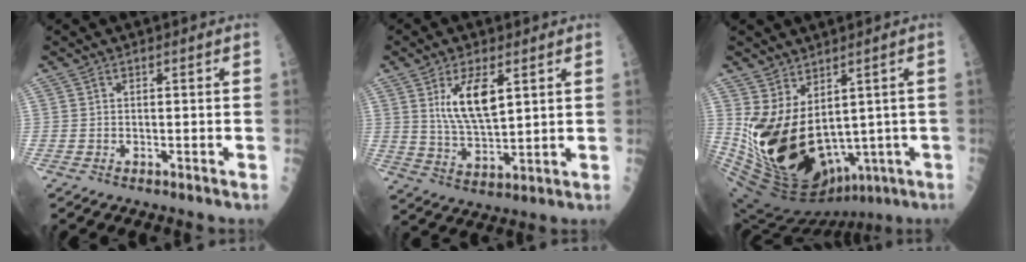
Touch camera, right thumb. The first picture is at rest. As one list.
[{"total": 9.9, "force": [3.6, 3.8, 8.4], "torque": [-0.143, -0.025, 0.075]}, {"total": 19.3, "force": [-0.8, 11.8, 15.3], "torque": [-0.279, -0.024, 0.029]}]